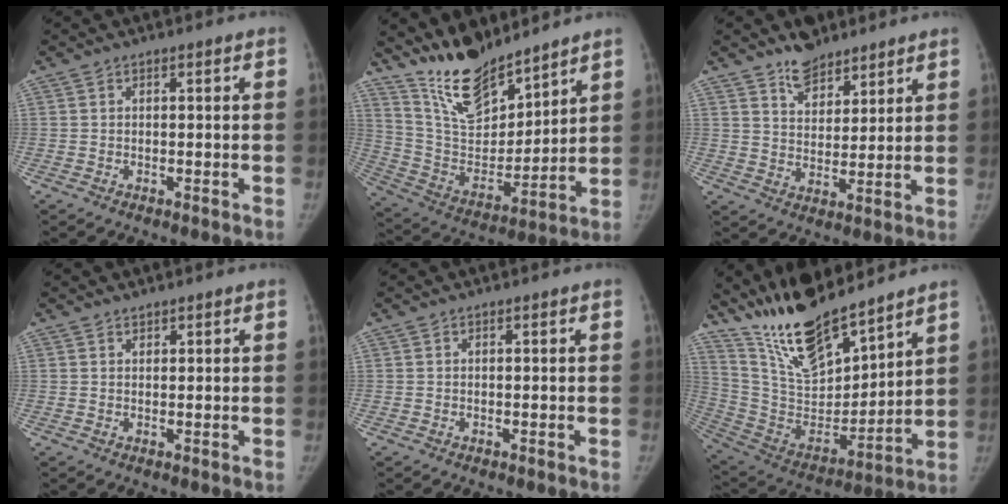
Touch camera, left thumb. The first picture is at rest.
{"total": 15.6, "force": [13.3, 5.1, 6.5], "torque": [-0.081, -0.082, 0.259]}
{"total": 7.8, "force": [6.2, 3.8, 2.8], "torque": [-0.018, -0.045, 0.108]}
{"total": 0.8, "force": [0.7, 0.3, 0.1], "torque": [0.003, -0.006, 0.011]}
{"total": 0.0}
{"total": 20.4, "force": [16.8, 5.8, 10.0], "torque": [-0.141, -0.103, 0.317]}